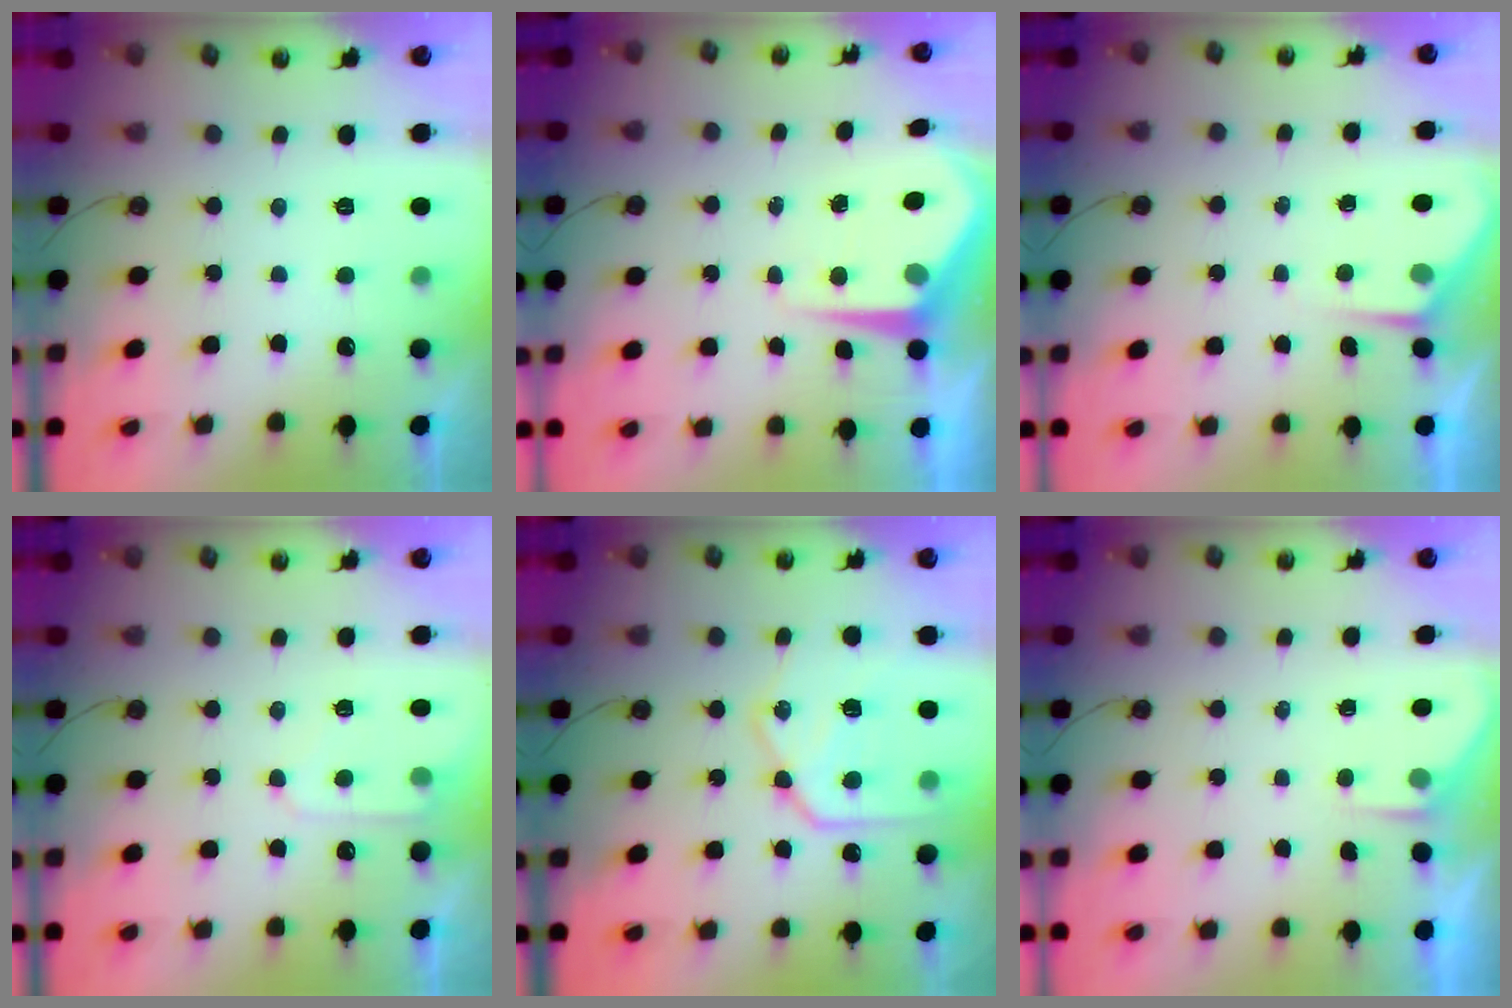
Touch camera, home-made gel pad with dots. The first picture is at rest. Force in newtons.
{"total": 6.9, "press": 6.9, "slide": 0.4}
{"total": 2.9, "press": 2.8, "slide": 0.5}
{"total": 5.4, "press": 5.4, "slide": 0.6}
{"total": 18.3, "press": 18.3, "slide": 1.4}
{"total": 1.6, "press": 1.6, "slide": 0.3}